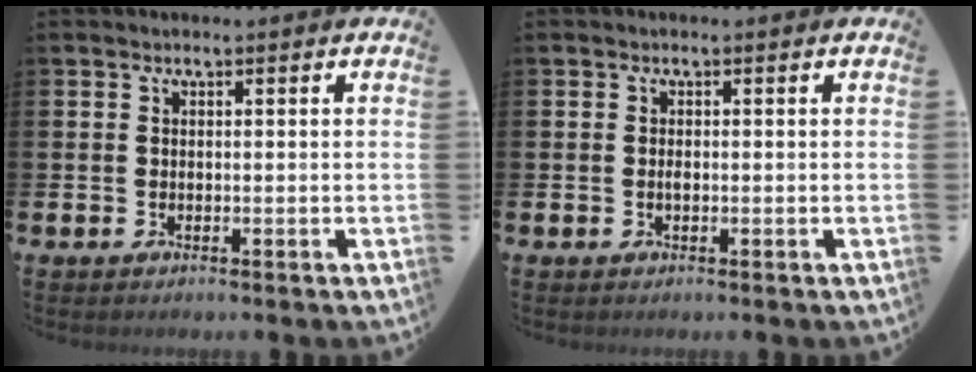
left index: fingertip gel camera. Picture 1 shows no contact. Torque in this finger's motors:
{"motor_torque": [0.23, 0.09, -0.08, 0.03]}